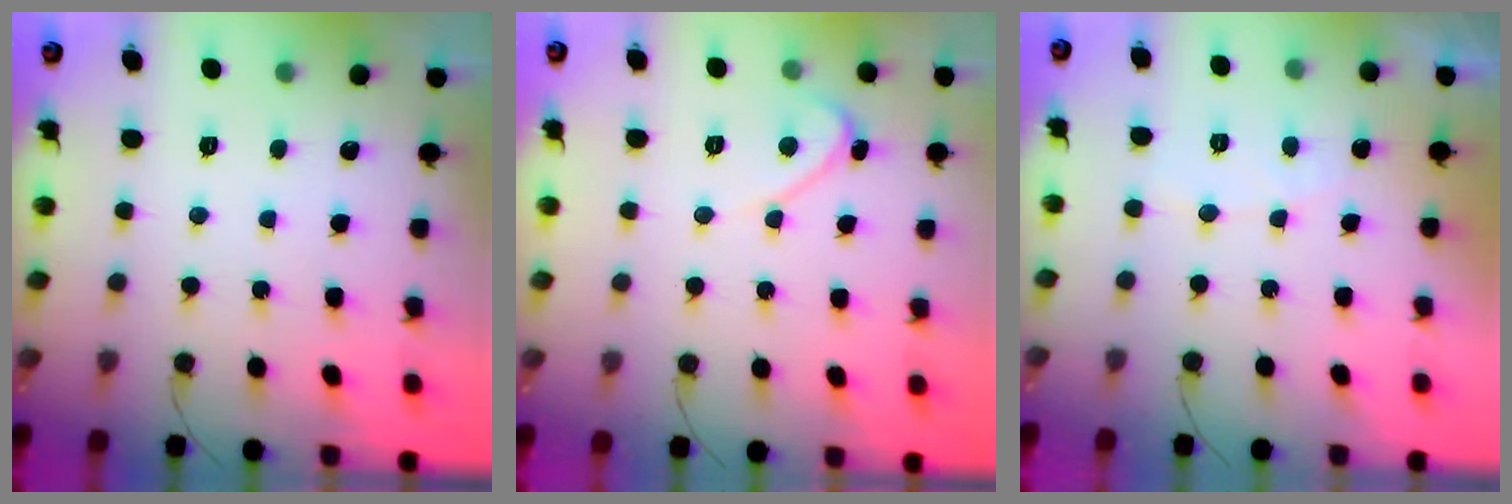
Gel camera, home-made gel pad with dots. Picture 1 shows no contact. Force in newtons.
{"total": 2.5, "press": 2.5, "slide": 0.2}
{"total": 3.9, "press": 3.9, "slide": 0.2}